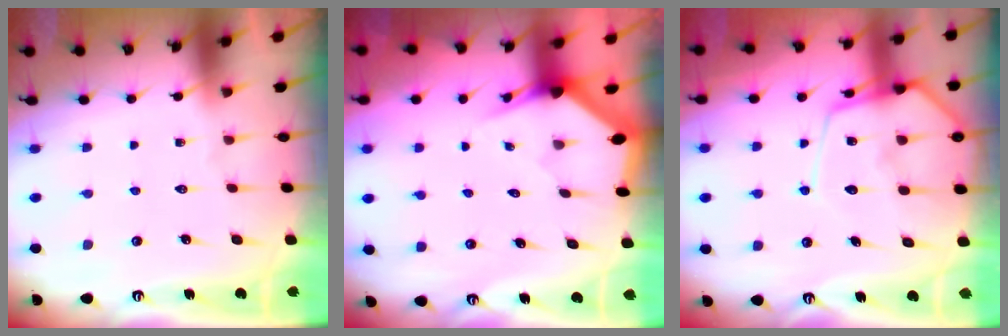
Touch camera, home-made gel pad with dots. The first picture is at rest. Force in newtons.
{"total": 2.9, "press": 2.9, "slide": 0.1}
{"total": 13.3, "press": 13.2, "slide": 1.3}